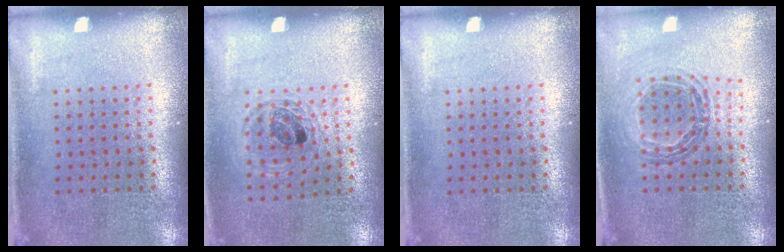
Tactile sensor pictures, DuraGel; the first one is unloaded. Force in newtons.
{"total": 1.0, "press": 1.0, "slide": 0.3}
{"total": 0.0}
{"total": 0.9, "press": 0.9, "slide": 0.2}